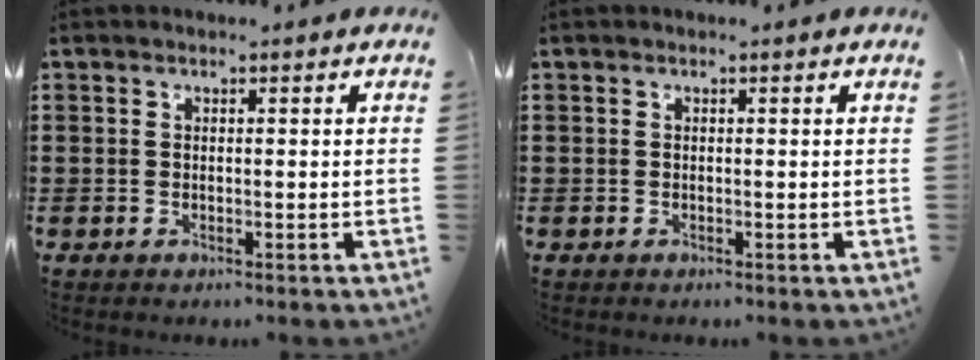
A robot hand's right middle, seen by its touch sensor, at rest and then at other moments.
{"total": 0.0}